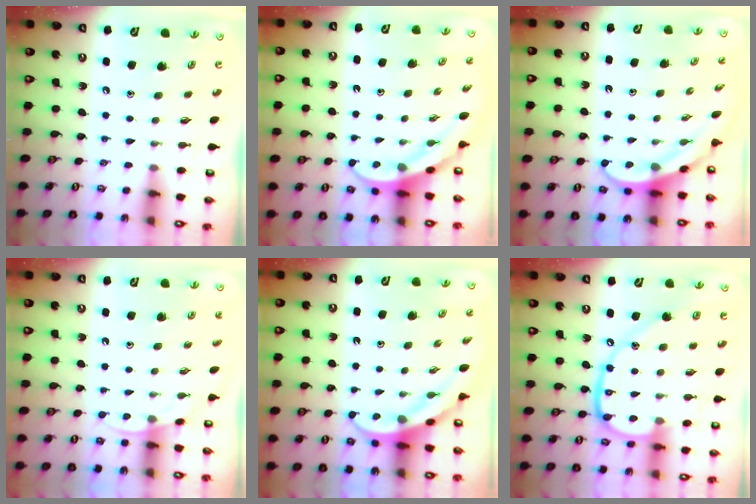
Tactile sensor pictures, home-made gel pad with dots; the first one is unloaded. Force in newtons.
{"total": 4.0, "press": 4.0, "slide": 0.4}
{"total": 3.9, "press": 3.9, "slide": 0.3}
{"total": 4.6, "press": 4.6, "slide": 0.3}
{"total": 4.0, "press": 3.9, "slide": 0.4}
{"total": 15.1, "press": 15.0, "slide": 1.5}